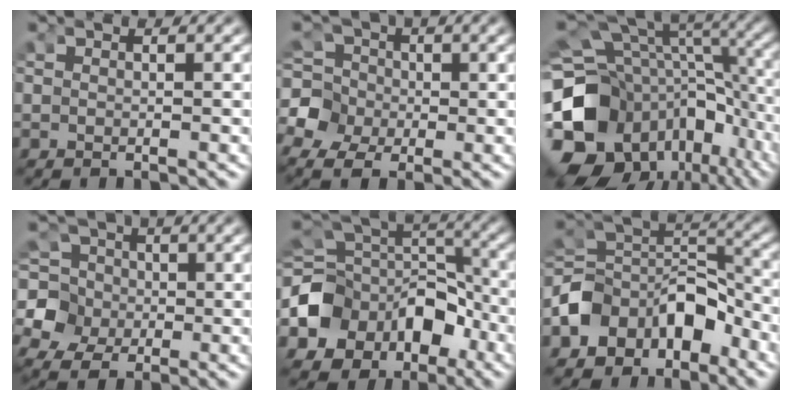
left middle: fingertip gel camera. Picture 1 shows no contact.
{"total": 7.8, "force": [-1.1, 7.0, 3.2], "torque": [-0.073, -0.027, -0.021]}
{"total": 18.7, "force": [-3.9, 14.7, 10.7], "torque": [-0.206, -0.058, -0.048]}
{"total": 9.3, "force": [-0.9, 8.6, 3.5], "torque": [-0.093, -0.037, -0.014]}
{"total": 10.1, "force": [-3.2, 8.3, 4.7], "torque": [-0.104, -0.039, -0.044]}
{"total": 6.3, "force": [-2.9, 4.6, 3.1], "torque": [-0.071, -0.014, -0.041]}